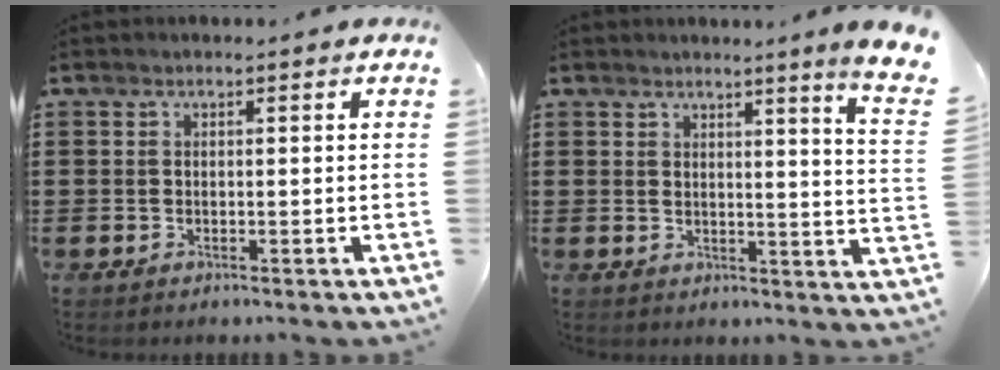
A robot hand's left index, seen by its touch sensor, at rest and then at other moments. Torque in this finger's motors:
{"motor_torque": [1.28, -0.19, 0.50, 0.09]}